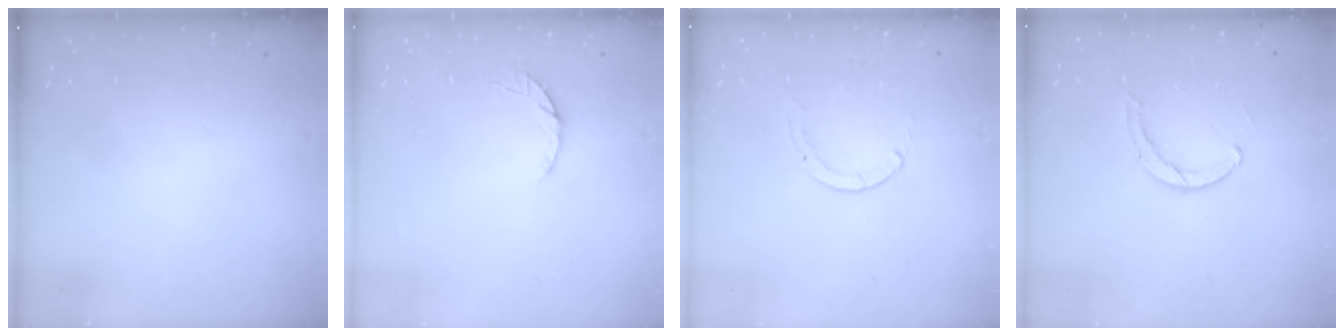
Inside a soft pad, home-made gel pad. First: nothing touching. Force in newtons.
{"total": 3.1, "press": 3.1, "slide": 0.3}
{"total": 0.0}
{"total": 3.0, "press": 2.9, "slide": 0.5}